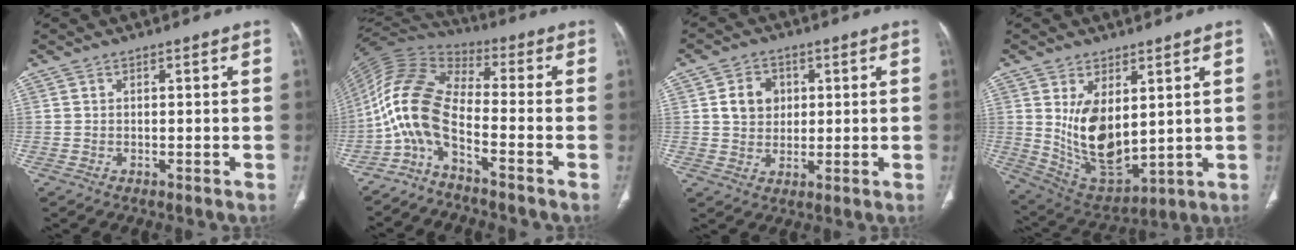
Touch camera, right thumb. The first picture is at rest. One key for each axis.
{"total": 11.2, "fx": -5.3, "fy": 4.1, "fz": 9.0, "tx": -0.202, "ty": 0.066, "tz": -0.119}
{"total": 6.5, "fx": 1.5, "fy": 5.4, "fz": 3.3, "tx": -0.031, "ty": -0.005, "tz": 0.025}
{"total": 13.3, "fx": 2.6, "fy": 7.3, "fz": 10.8, "tx": -0.173, "ty": -0.026, "tz": 0.075}